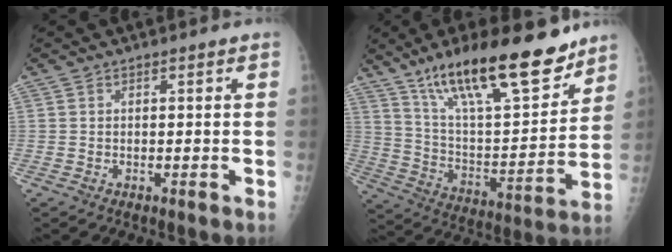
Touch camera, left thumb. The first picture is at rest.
{"total": 24.3, "force": [16.8, 6.9, 16.1], "torque": [-0.233, -0.071, 0.287]}